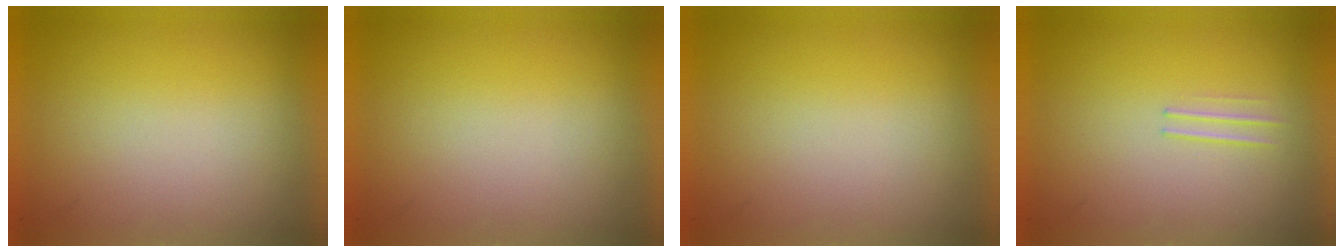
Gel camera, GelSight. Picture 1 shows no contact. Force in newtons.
{"total": 0.0}
{"total": 0.0}
{"total": 1.2}